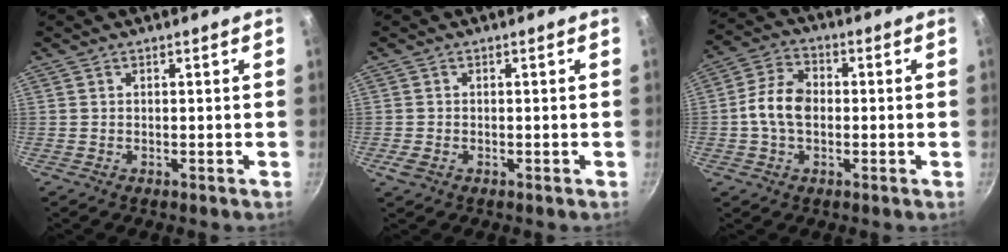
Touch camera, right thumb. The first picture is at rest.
{"total": 2.1, "force": [-0.8, 1.5, 1.2], "torque": [-0.022, -0.001, -0.013]}
{"total": 8.5, "force": [-0.5, 5.9, 6.1], "torque": [-0.105, 0.024, -0.021]}